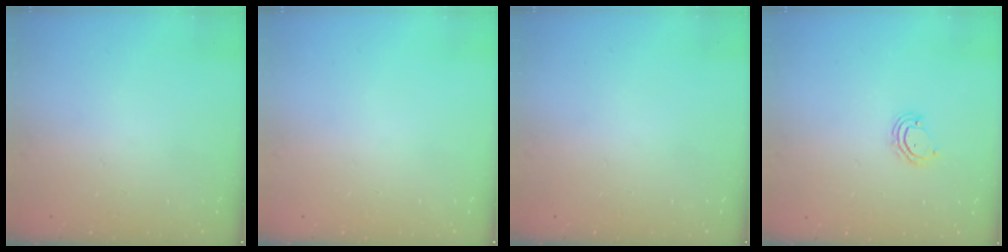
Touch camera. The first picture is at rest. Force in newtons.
{"total": 0.0}
{"total": 0.0}
{"total": 4.6, "press": 4.6, "slide": 0.3}